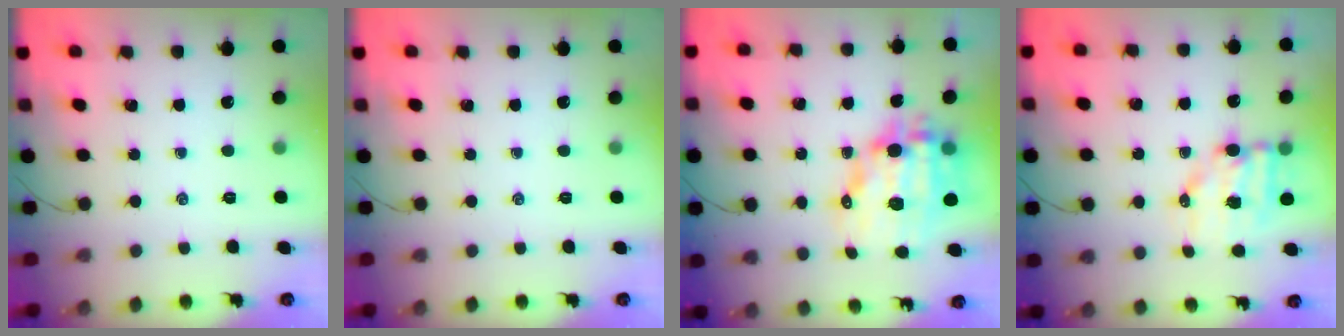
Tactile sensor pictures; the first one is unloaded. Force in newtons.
{"total": 0.0}
{"total": 15.0, "press": 14.6, "slide": 3.5}
{"total": 9.0, "press": 8.9, "slide": 1.1}